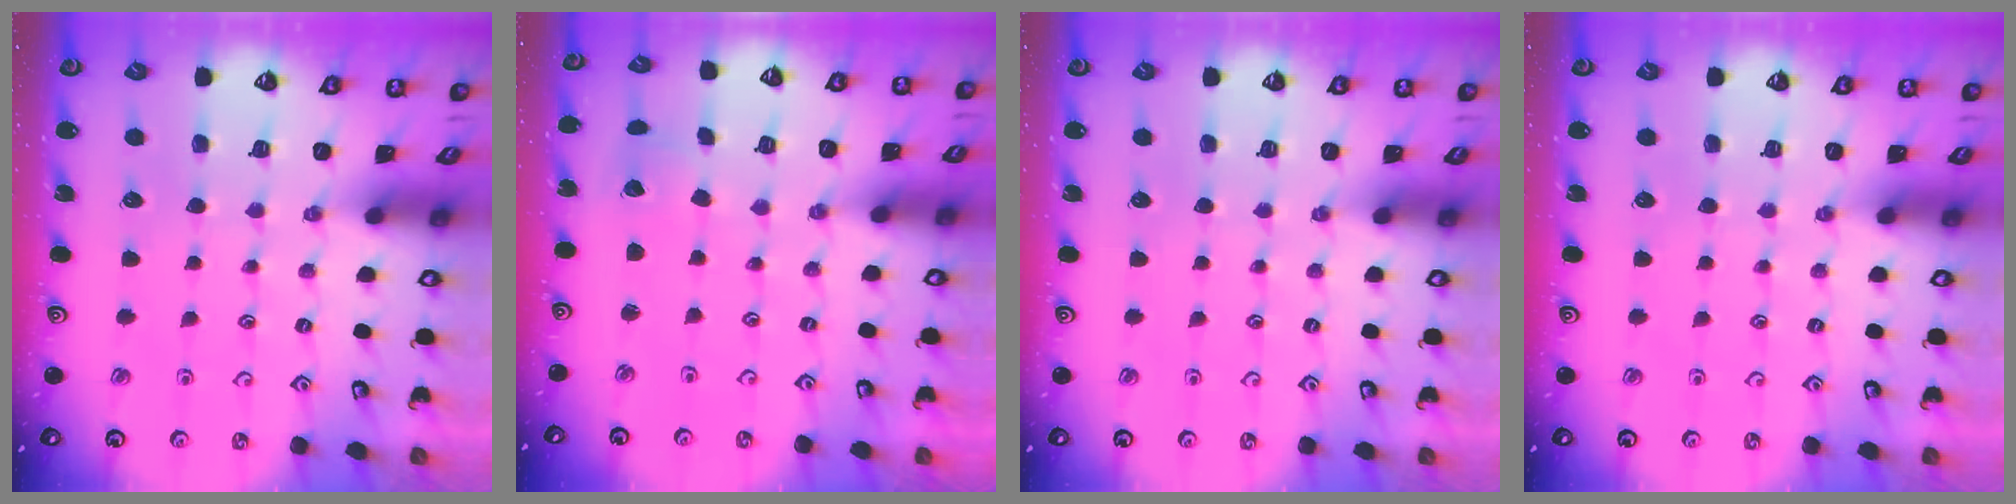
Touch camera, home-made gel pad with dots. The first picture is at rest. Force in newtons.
{"total": 2.1, "press": 2.1, "slide": 0.2}
{"total": 0.0}
{"total": 0.0}